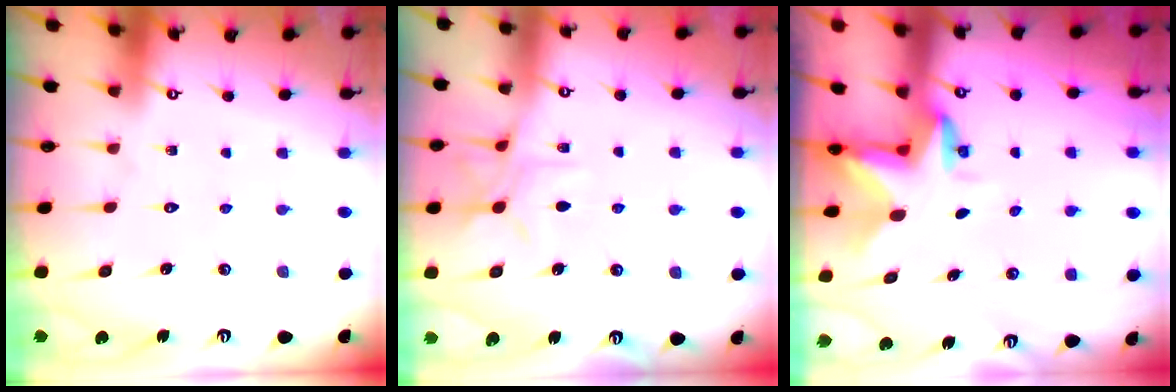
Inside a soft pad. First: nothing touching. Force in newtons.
{"total": 7.7, "press": 7.7, "slide": 0.6}
{"total": 3.3, "press": 3.3, "slide": 0.2}